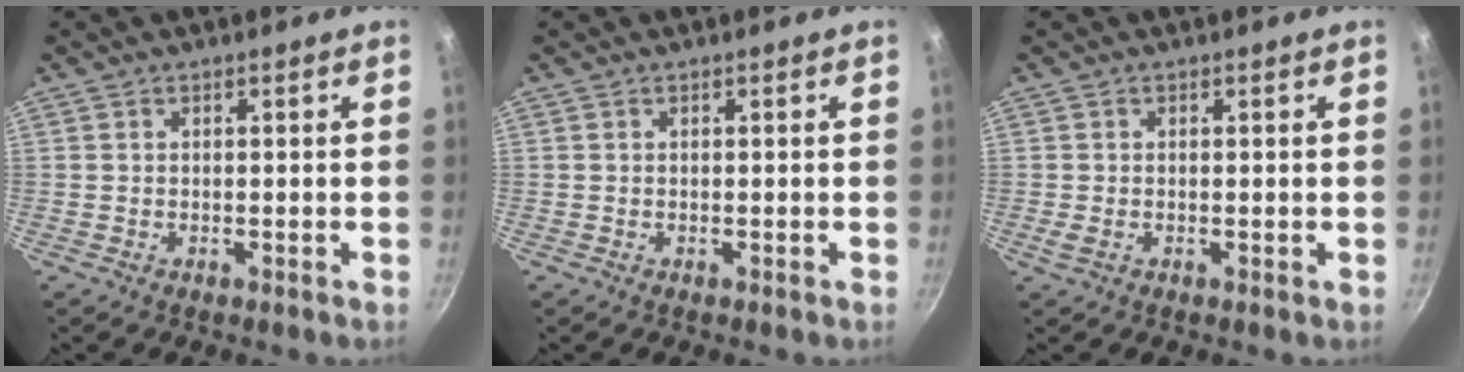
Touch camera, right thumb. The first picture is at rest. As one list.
[{"total": 0.0}, {"total": 1.2, "force": [-0.2, 0.7, 0.9], "torque": [-0.017, -0.001, -0.004]}]